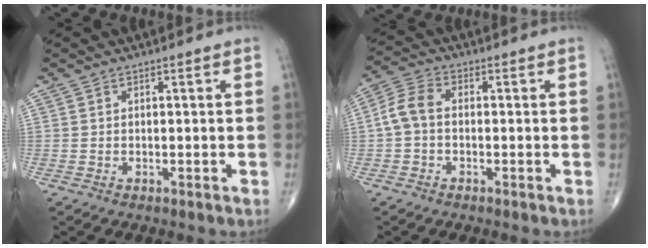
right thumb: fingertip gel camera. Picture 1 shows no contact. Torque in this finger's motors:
{"motor_torque": [-0.27, 0.45, 0.58, 0.00, 0.10]}